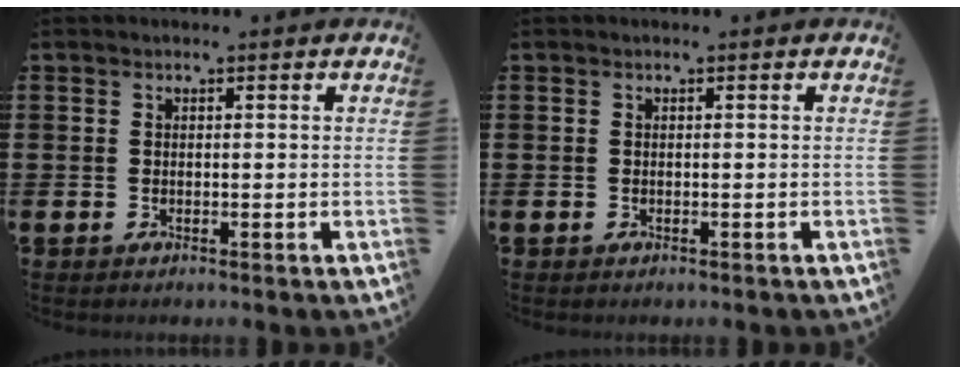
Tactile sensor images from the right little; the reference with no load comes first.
{"total": 0.0}